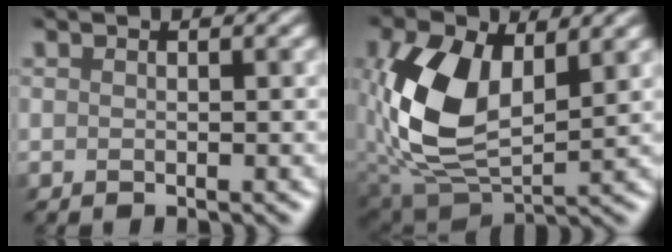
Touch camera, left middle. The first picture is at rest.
{"total": 9.0, "force": [1.1, 5.4, 7.1], "torque": [-0.181, -0.002, 0.021]}